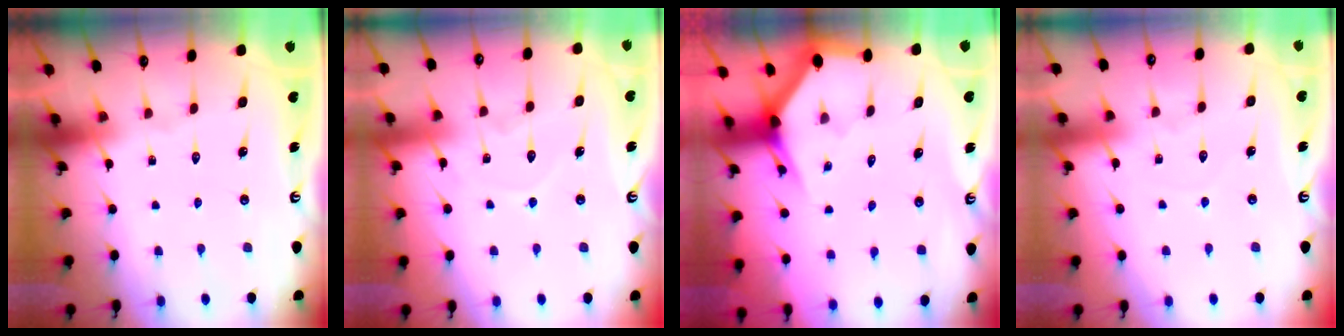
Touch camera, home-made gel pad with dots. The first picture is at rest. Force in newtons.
{"total": 7.0, "press": 6.9, "slide": 0.7}
{"total": 2.6, "press": 2.6, "slide": 0.0}
{"total": 3.0, "press": 3.0, "slide": 0.2}